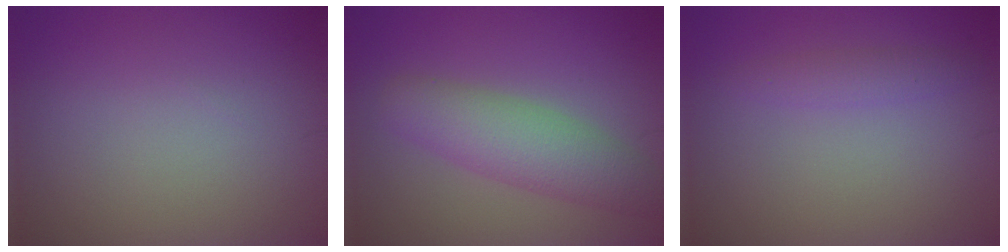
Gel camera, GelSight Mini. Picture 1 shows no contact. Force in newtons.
{"total": 5.2, "press": 5.2, "slide": 0.2}
{"total": 1.6, "press": 1.6, "slide": 0.1}